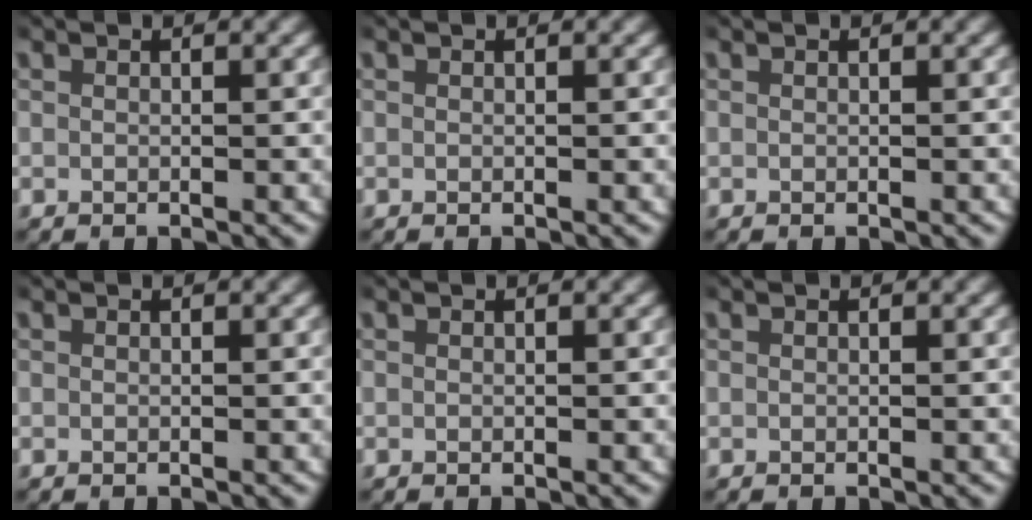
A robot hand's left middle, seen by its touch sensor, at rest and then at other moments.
{"total": 0.0}
{"total": 0.0}
{"total": 0.0}
{"total": 0.0}
{"total": 0.0}